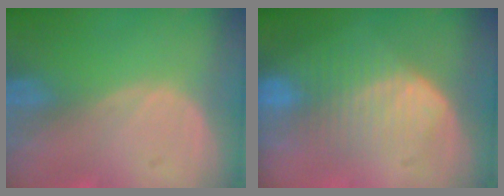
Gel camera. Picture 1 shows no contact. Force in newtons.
{"total": 7.7, "press": 7.4, "slide": 2.2}